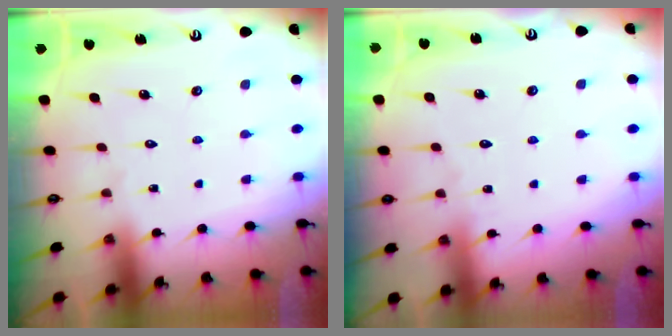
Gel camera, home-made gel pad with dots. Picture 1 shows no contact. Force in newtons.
{"total": 2.4, "press": 2.4, "slide": 0.3}